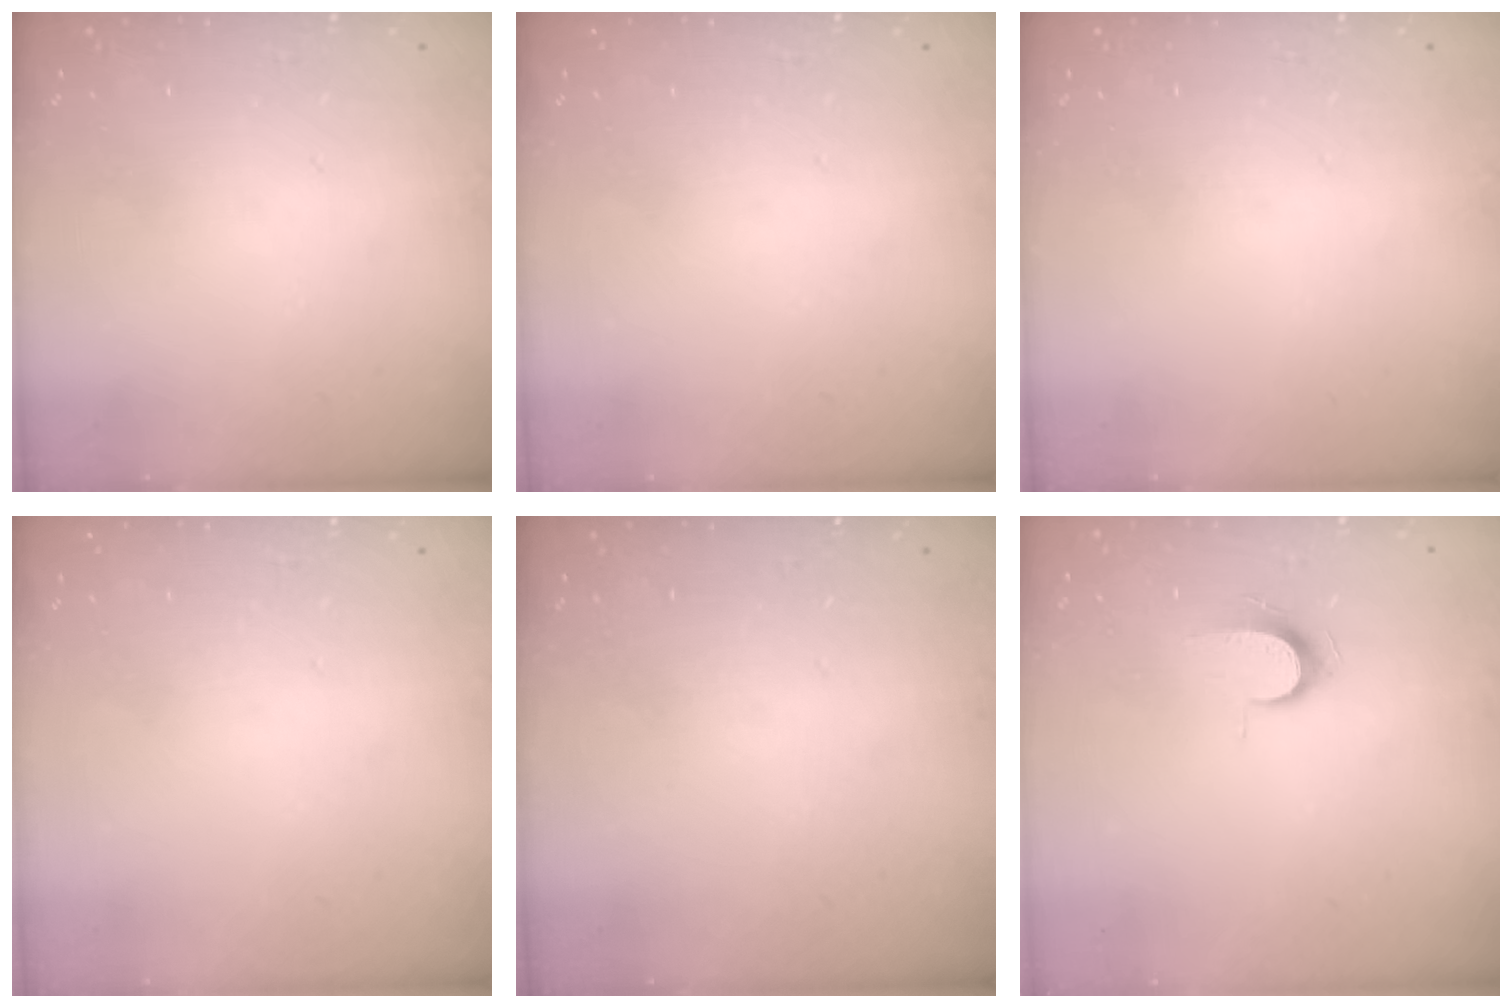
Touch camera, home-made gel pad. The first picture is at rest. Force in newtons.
{"total": 0.0}
{"total": 0.0}
{"total": 0.0}
{"total": 0.0}
{"total": 6.6, "press": 6.6, "slide": 0.7}